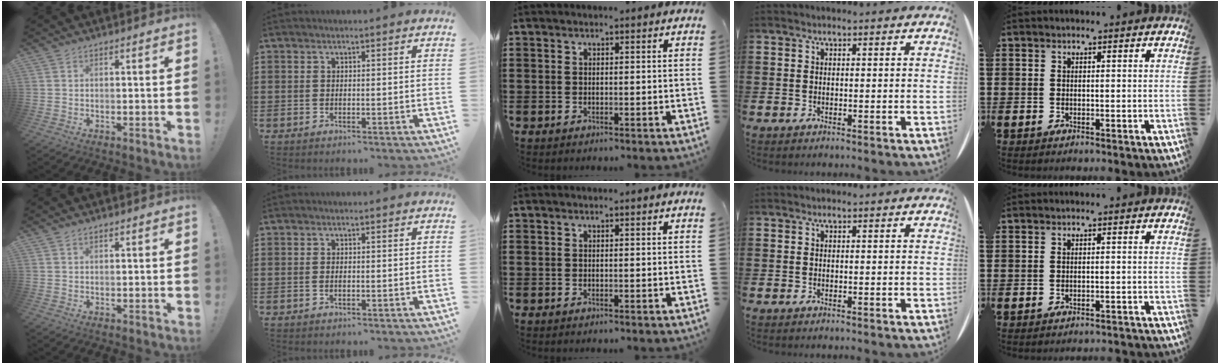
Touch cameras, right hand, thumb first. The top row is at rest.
{"thumb": {"total": 0.6, "force": [0.5, 0.1, 0.3], "torque": [0.002, -0.004, 0.009]}, "index": {"total": 0.7, "force": [-0.2, 0.2, 0.6], "torque": [-0.013, -0.001, -0.004]}, "little": {"total": 1.0, "force": [-1.0, -0.1, 0.0], "torque": [-0.002, 0.003, -0.020]}}